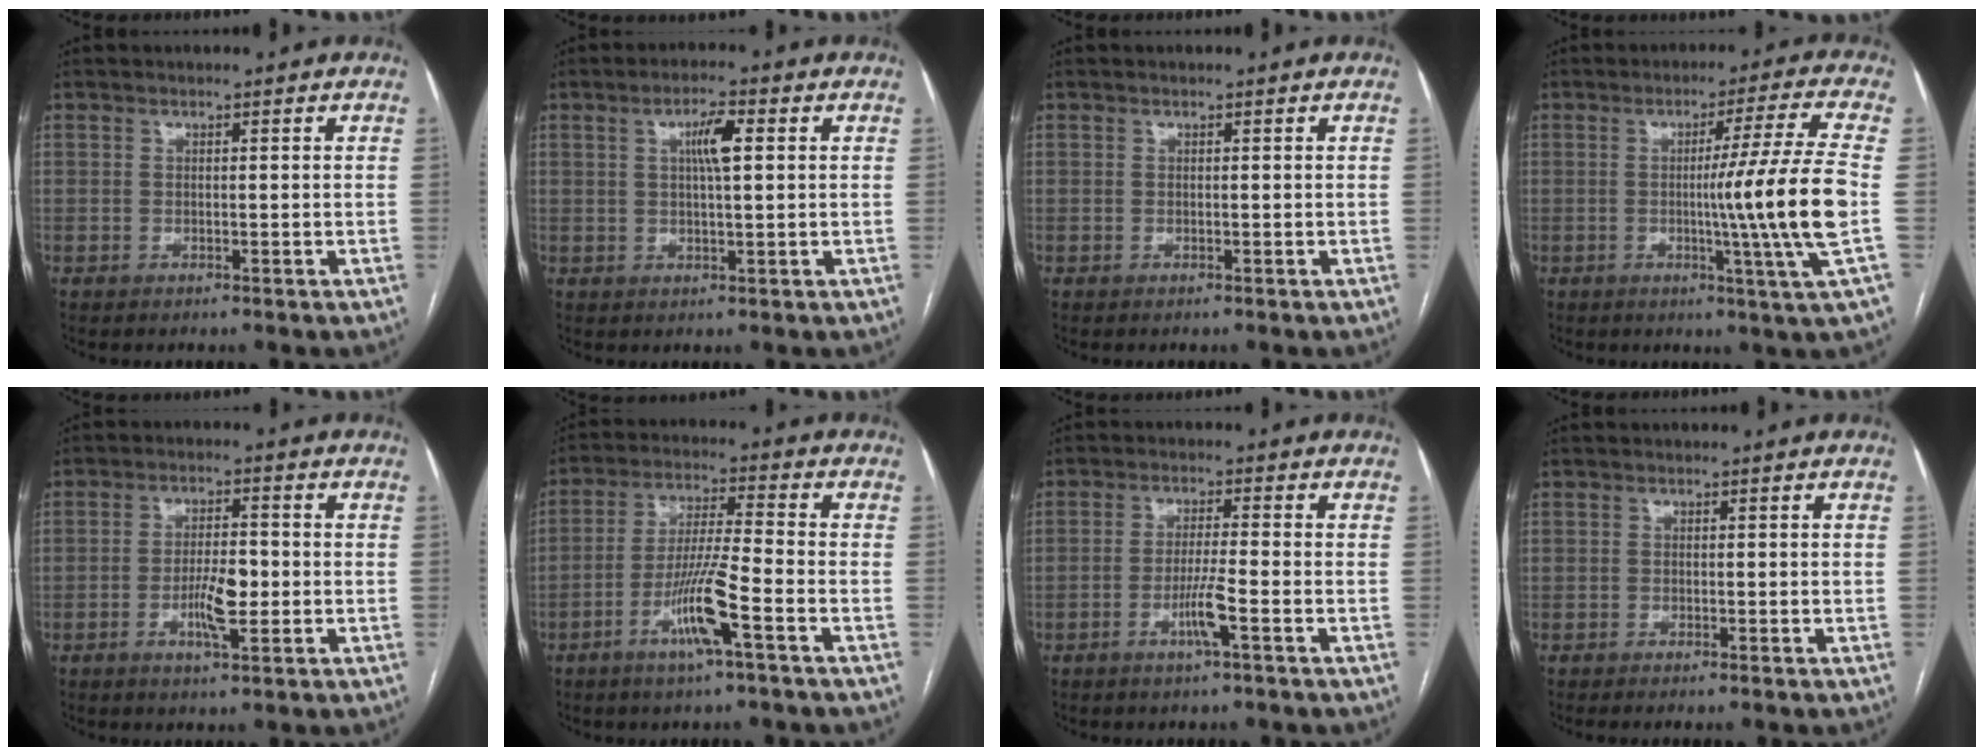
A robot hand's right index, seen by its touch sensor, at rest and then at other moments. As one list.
[{"total": 4.7, "force": [1.3, 0.7, 4.5], "torque": [-0.081, 0.006, 0.021]}, {"total": 0.0}, {"total": 12.3, "force": [-1.6, -3.5, 11.7], "torque": [-0.178, -0.022, -0.024]}, {"total": 5.8, "force": [-1.5, 1.4, 5.4], "torque": [-0.099, 0.001, -0.024]}, {"total": 9.4, "force": [-4.4, -0.2, 8.3], "torque": [-0.162, -0.005, -0.085]}, {"total": 4.4, "force": [-2.0, -0.5, 3.9], "torque": [-0.075, -0.007, -0.040]}, {"total": 1.3, "force": [-1.0, -0.2, 0.7], "torque": [-0.010, 0.002, -0.015]}]